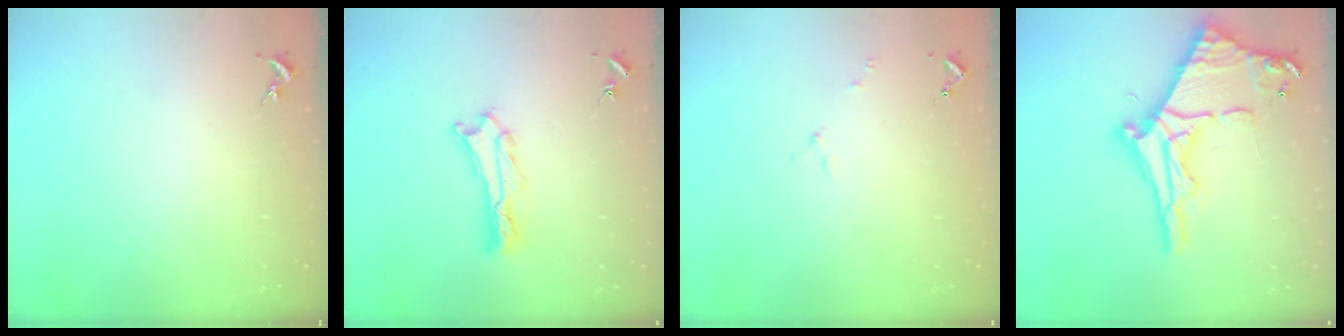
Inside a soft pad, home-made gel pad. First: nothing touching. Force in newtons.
{"total": 2.4, "press": 2.4, "slide": 0.3}
{"total": 1.7, "press": 1.7, "slide": 0.3}
{"total": 10.0, "press": 10.0, "slide": 0.8}